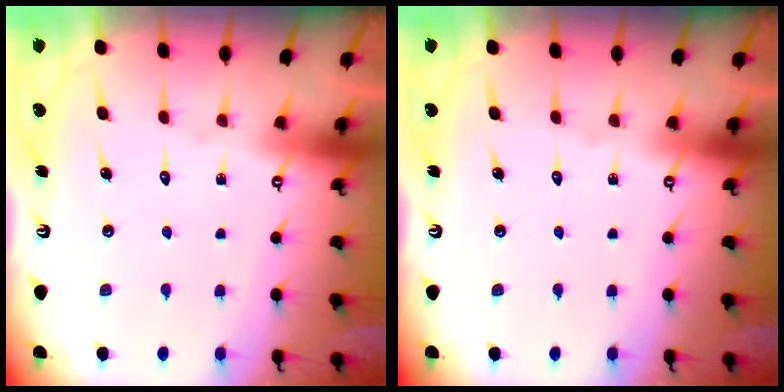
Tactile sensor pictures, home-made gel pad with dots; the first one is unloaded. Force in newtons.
{"total": 0.0}